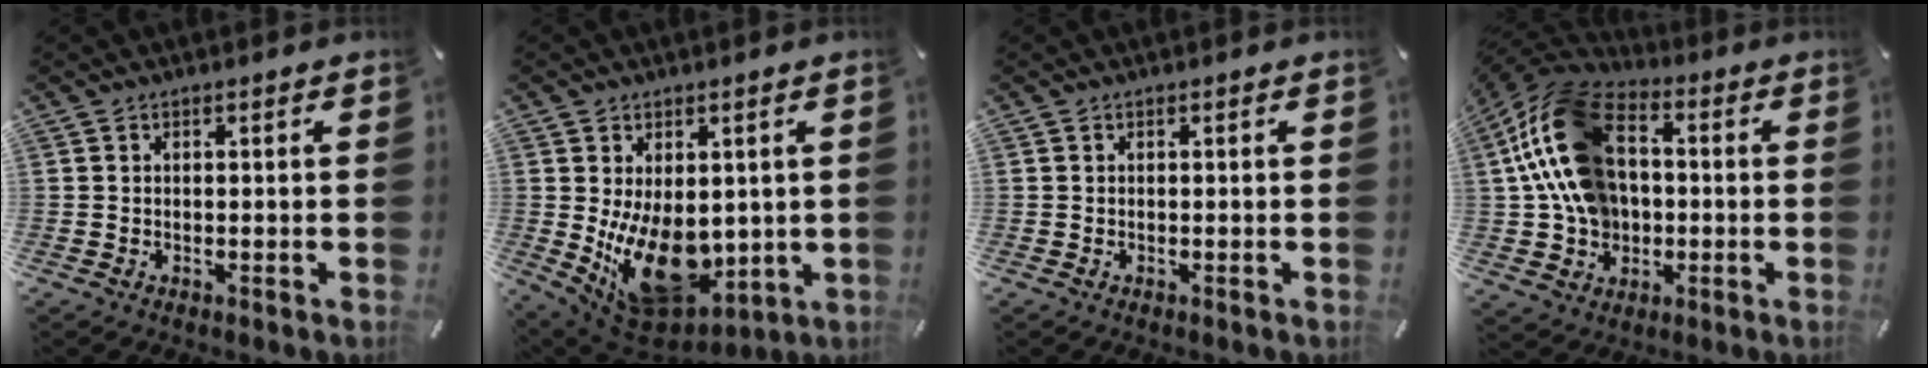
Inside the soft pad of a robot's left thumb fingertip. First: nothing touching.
{"total": 18.4, "force": [-2.1, 12.5, 13.3], "torque": [-0.203, -0.012, -0.016]}
{"total": 0.0}
{"total": 18.3, "force": [1.6, 13.9, 11.8], "torque": [-0.263, 0.007, 0.033]}